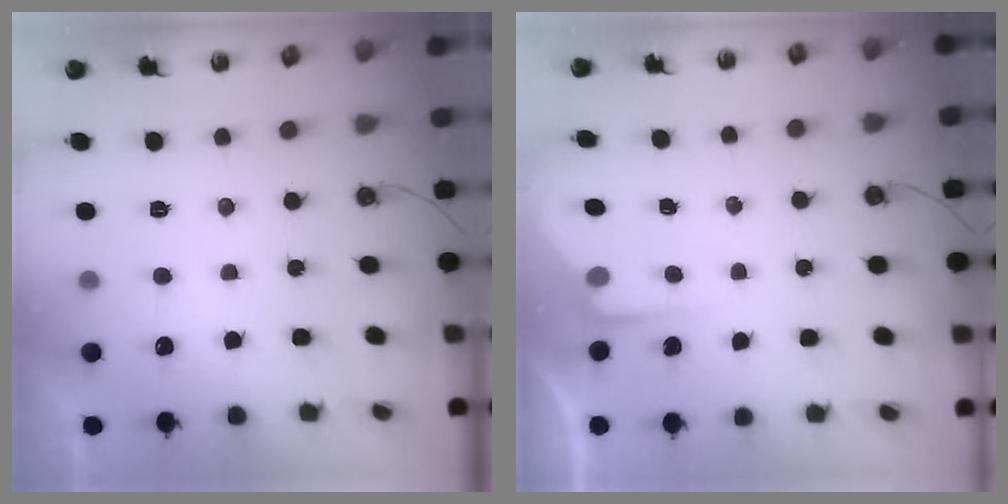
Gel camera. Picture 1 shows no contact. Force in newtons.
{"total": 2.8, "press": 2.8, "slide": 0.4}